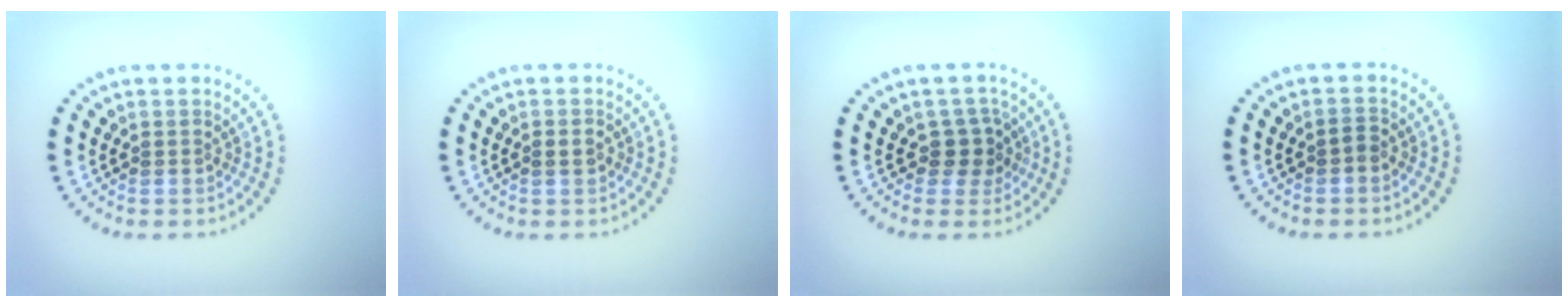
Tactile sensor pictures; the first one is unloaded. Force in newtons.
{"total": 1.0, "press": 0.9, "slide": 0.4}
{"total": 2.2, "press": 1.9, "slide": 1.2}
{"total": 0.8, "press": 0.7, "slide": 0.4}